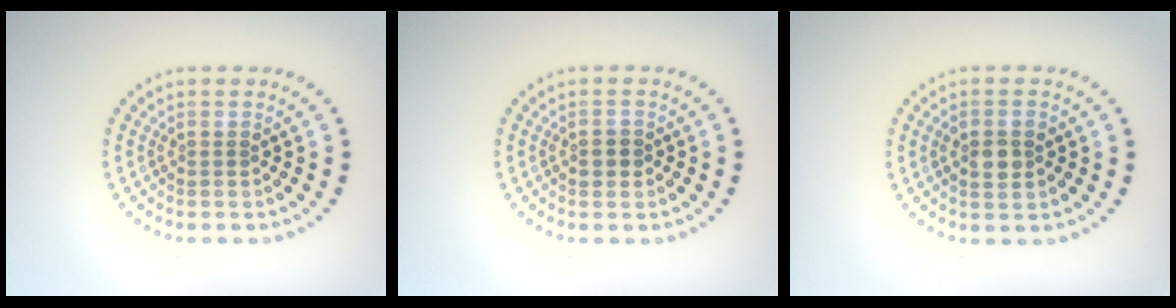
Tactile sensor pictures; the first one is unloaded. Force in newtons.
{"total": 1.3, "press": 1.3, "slide": 0.3}
{"total": 2.3, "press": 2.3, "slide": 0.2}